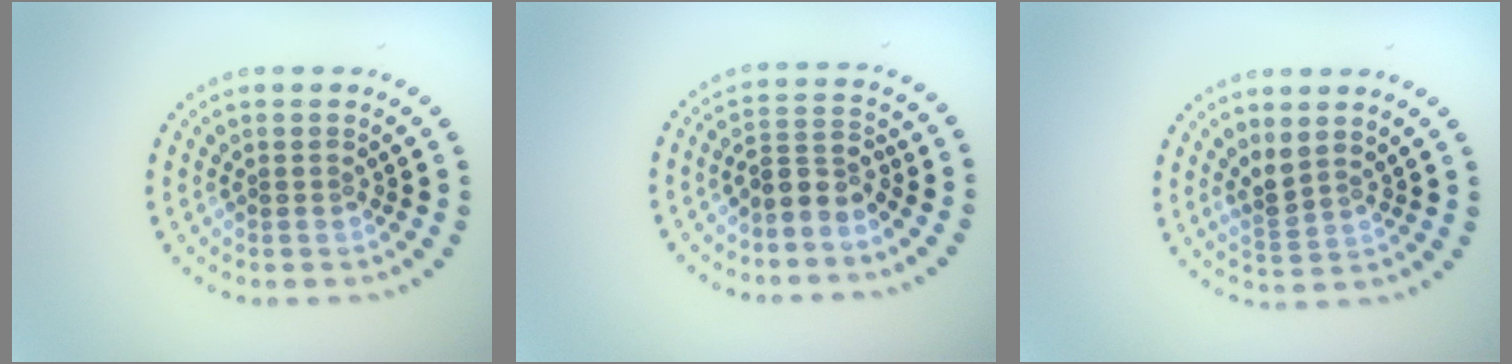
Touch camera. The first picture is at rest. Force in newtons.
{"total": 2.5, "press": 1.9, "slide": 1.6}
{"total": 2.0, "press": 1.5, "slide": 1.3}